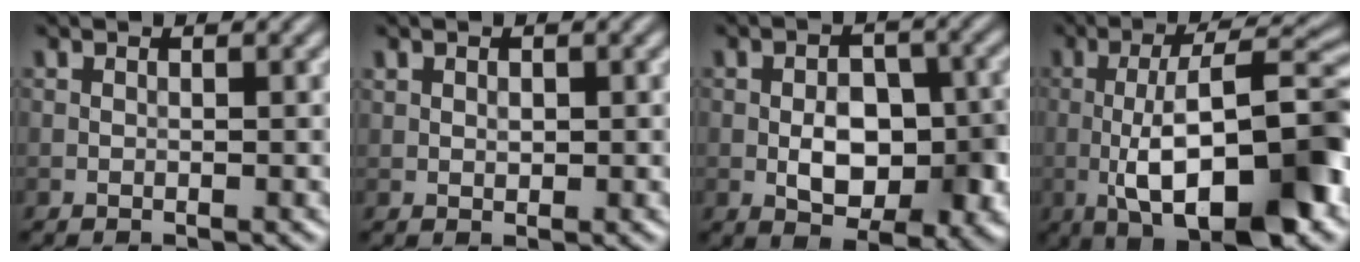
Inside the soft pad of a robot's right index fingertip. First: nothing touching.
{"total": 0.8, "force": [0.4, 0.6, 0.3], "torque": [-0.009, -0.001, 0.009]}
{"total": 6.0, "force": [-1.0, 3.6, 4.6], "torque": [-0.068, -0.001, -0.015]}
{"total": 12.1, "force": [-2.9, 3.5, 11.2], "torque": [-0.169, 0.011, -0.048]}